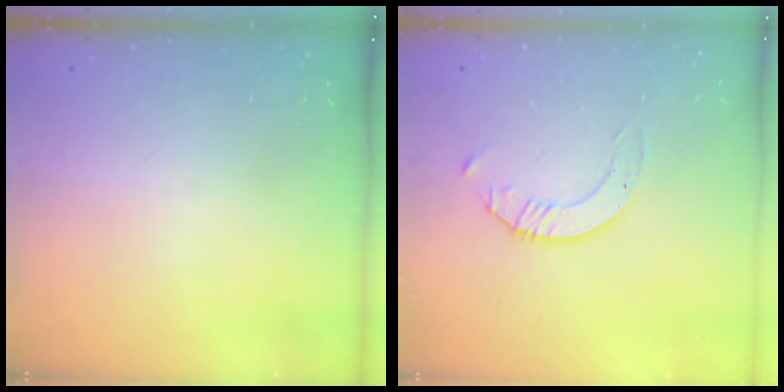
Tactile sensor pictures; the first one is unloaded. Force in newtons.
{"total": 2.0, "press": 2.0, "slide": 0.2}